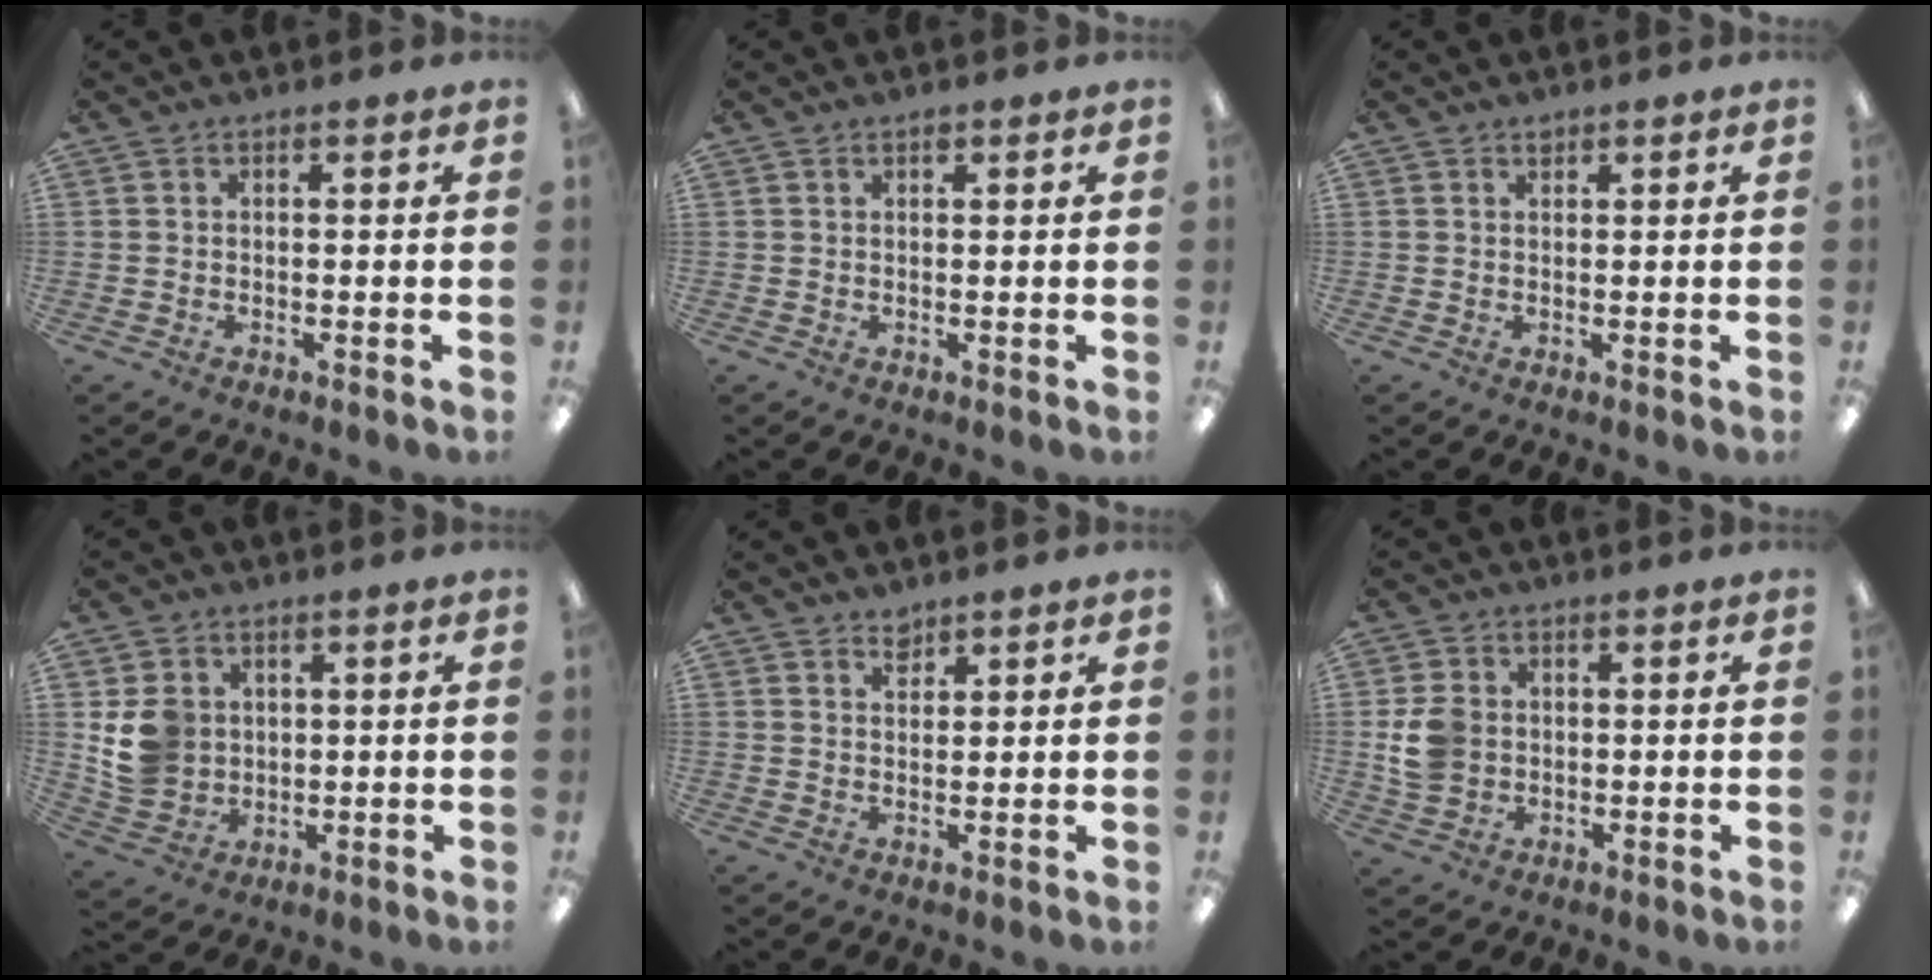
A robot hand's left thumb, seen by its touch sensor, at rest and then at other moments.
{"total": 0.9, "force": [0.7, 0.5, 0.3], "torque": [0.002, -0.002, 0.012]}
{"total": 1.0, "force": [0.8, 0.5, 0.3], "torque": [0.002, -0.005, 0.014]}
{"total": 8.4, "force": [1.7, 7.6, 3.0], "torque": [-0.064, 0.006, 0.038]}
{"total": 2.6, "force": [2.3, 1.1, 0.3], "torque": [0.009, -0.016, 0.042]}
{"total": 6.7, "force": [0.4, 5.8, 3.4], "torque": [-0.065, 0.005, 0.009]}